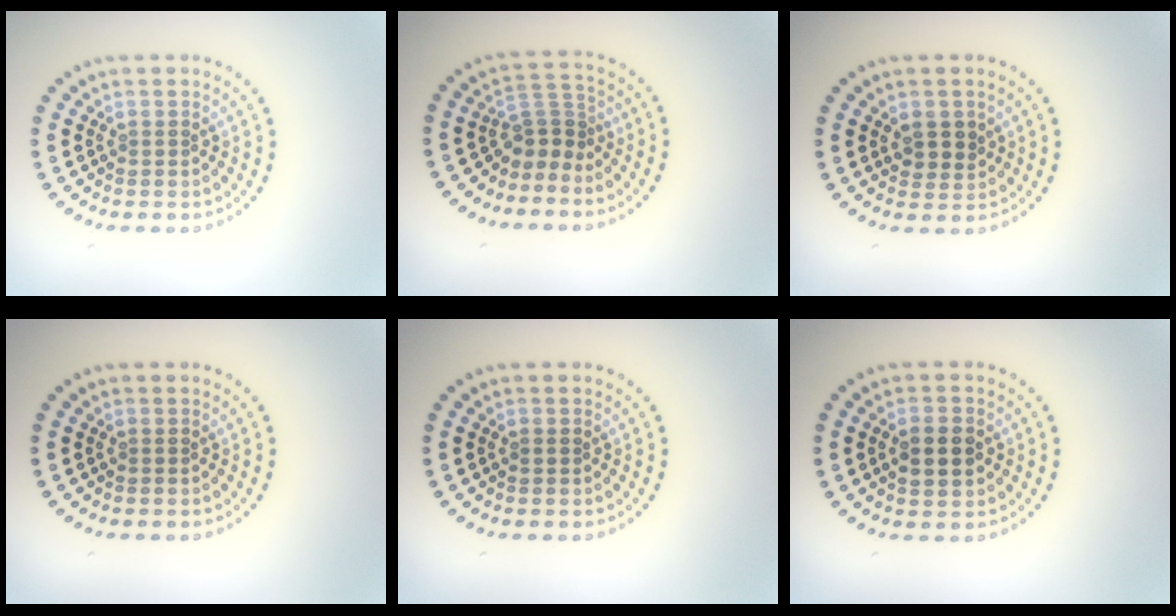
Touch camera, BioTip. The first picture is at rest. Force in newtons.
{"total": 2.8, "press": 1.8, "slide": 2.1}
{"total": 2.0, "press": 1.8, "slide": 0.7}
{"total": 0.0}
{"total": 0.5, "press": 0.5, "slide": 0.0}
{"total": 3.8, "press": 3.8, "slide": 0.0}